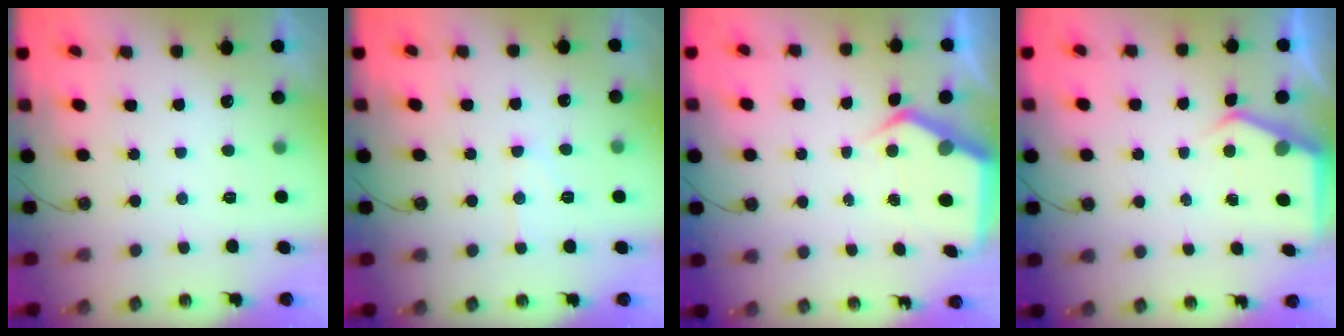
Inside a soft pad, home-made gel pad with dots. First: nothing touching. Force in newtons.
{"total": 7.3, "press": 7.3, "slide": 0.6}
{"total": 6.0, "press": 6.0, "slide": 0.6}
{"total": 4.7, "press": 4.7, "slide": 0.4}